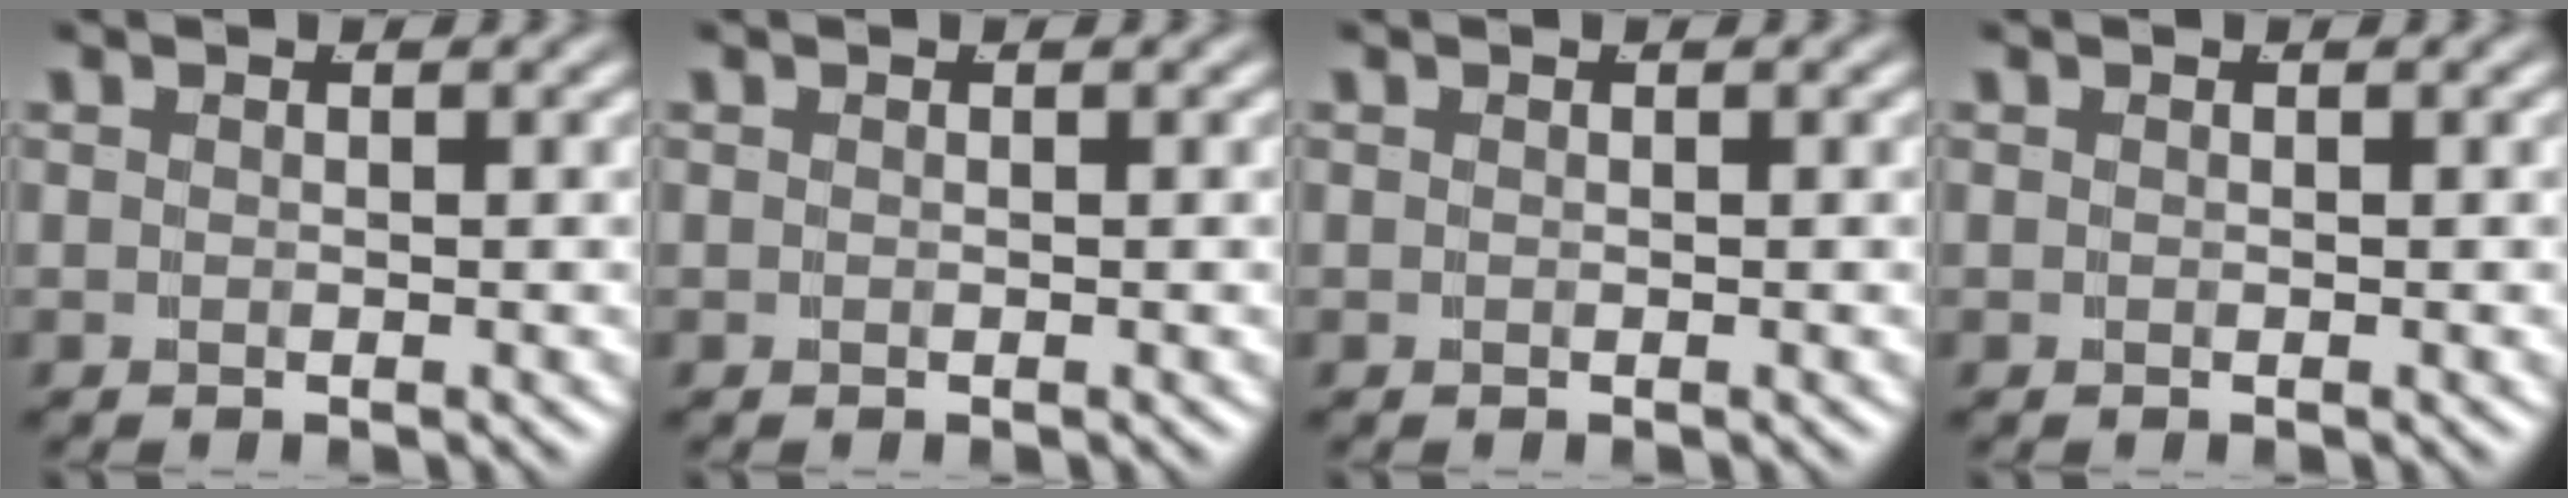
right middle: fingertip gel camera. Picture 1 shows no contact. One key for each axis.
{"total": 0.0}
{"total": 0.0}
{"total": 0.0}